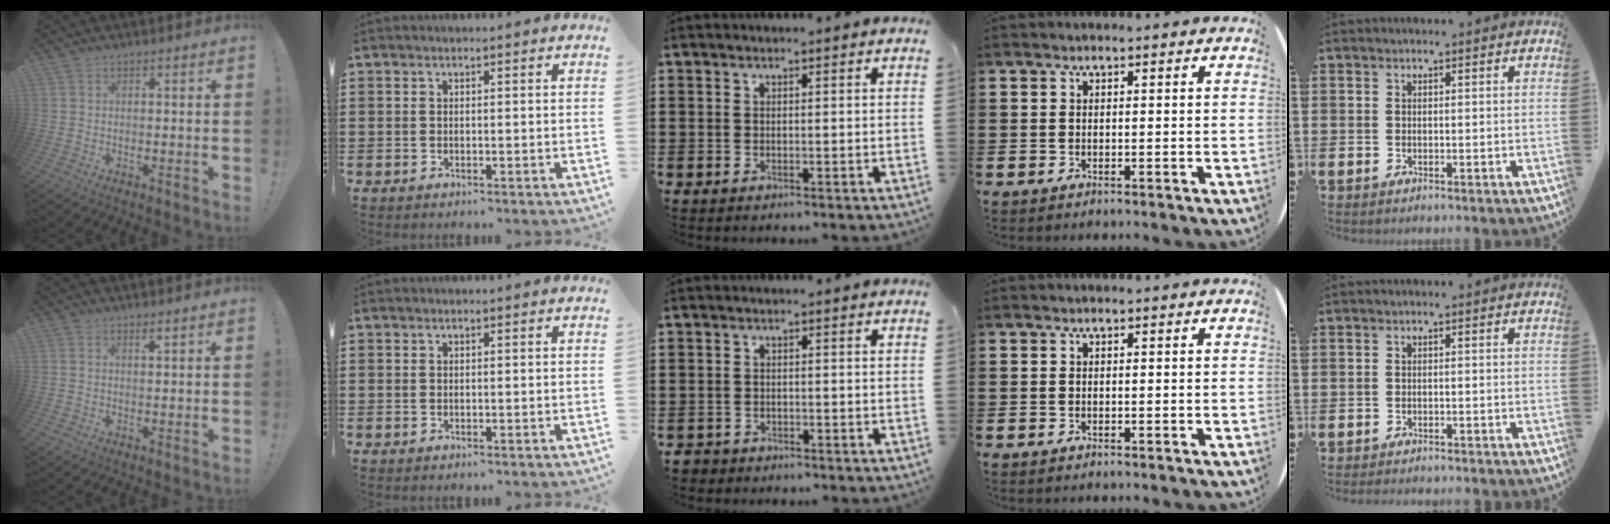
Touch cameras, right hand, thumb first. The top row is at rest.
{"thumb": {"total": 1.2, "force": [0.9, 0.0, 0.8], "torque": [-0.015, -0.001, 0.016]}, "middle": {"total": 1.1, "force": [-1.0, 0.5, 0.0], "torque": [-0.003, 0.002, -0.022]}, "little": {"total": 0.6, "force": [-0.6, 0.0, 0.0], "torque": [-0.002, -0.001, -0.013]}}